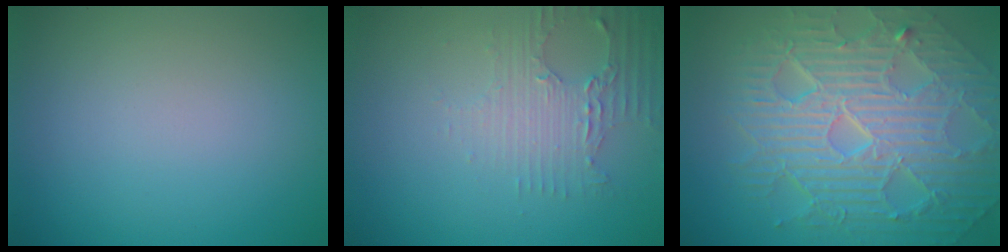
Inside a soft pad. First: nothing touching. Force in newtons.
{"total": 2.9, "press": 2.5, "slide": 1.5}
{"total": 10.7, "press": 7.0, "slide": 8.1}